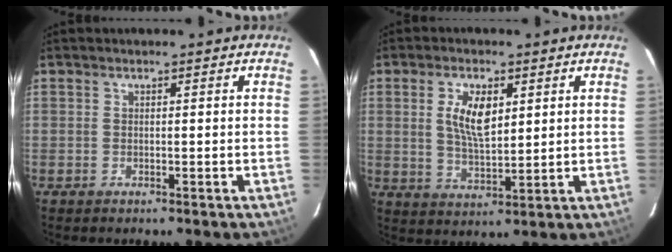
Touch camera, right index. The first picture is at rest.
{"total": 7.7, "force": [2.4, 3.5, 6.4], "torque": [-0.118, 0.002, 0.049]}